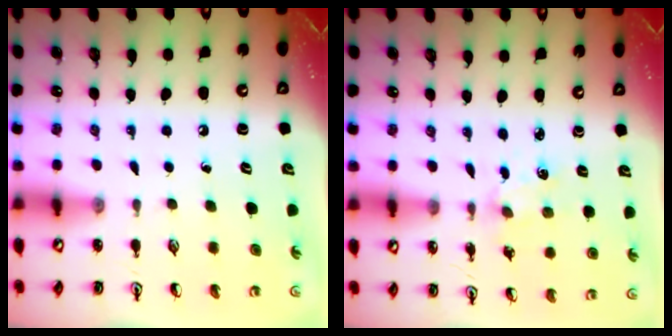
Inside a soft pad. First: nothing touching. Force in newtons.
{"total": 2.0, "press": 2.0, "slide": 0.3}